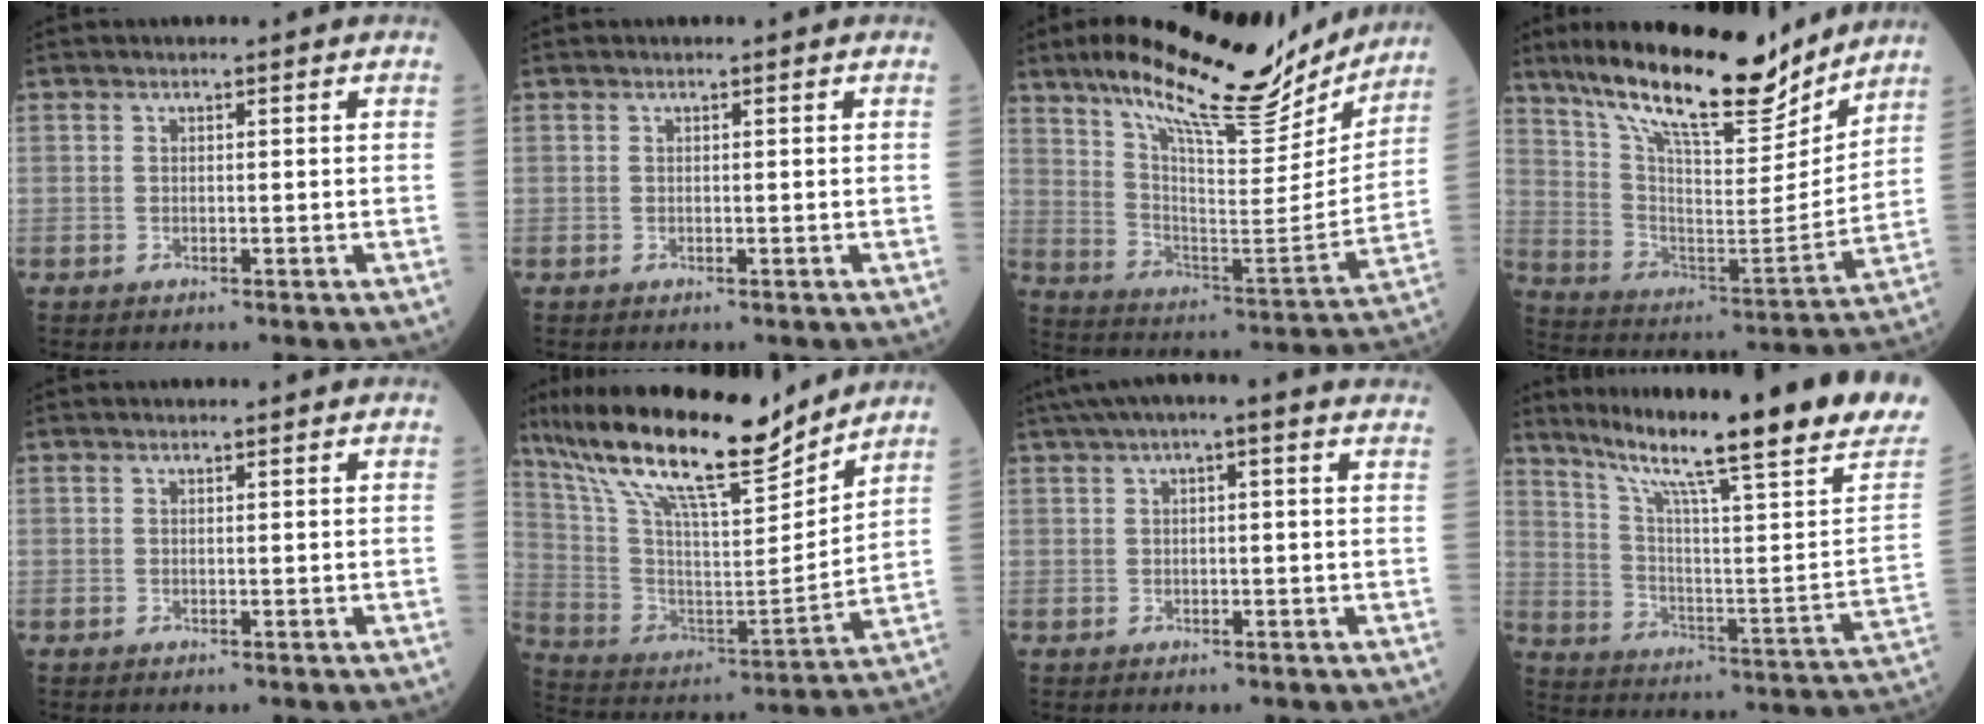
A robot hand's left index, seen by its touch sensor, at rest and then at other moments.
{"total": 0.0}
{"total": 23.1, "force": [18.3, 5.6, 12.9], "torque": [-0.215, -0.013, 0.275]}
{"total": 19.8, "force": [16.3, 4.2, 10.4], "torque": [-0.187, -0.021, 0.274]}
{"total": 0.0}
{"total": 21.3, "force": [17.2, 3.0, 12.2], "torque": [-0.230, 0.000, 0.305]}
{"total": 7.1, "force": [4.3, 1.2, 5.5], "torque": [-0.094, 0.043, 0.057]}
{"total": 27.1, "force": [19.9, 0.7, 18.4], "torque": [-0.282, -0.054, 0.272]}